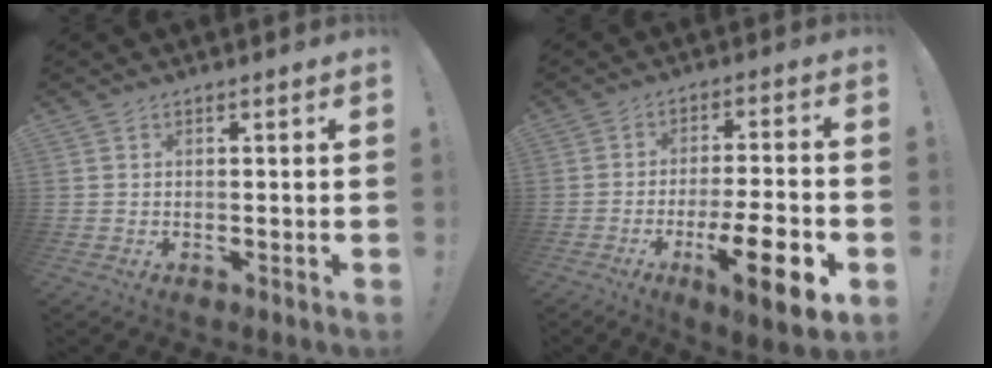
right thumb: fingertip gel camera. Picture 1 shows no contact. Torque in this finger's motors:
{"motor_torque": [1.99, 1.55, 1.71, -0.95, 0.42]}